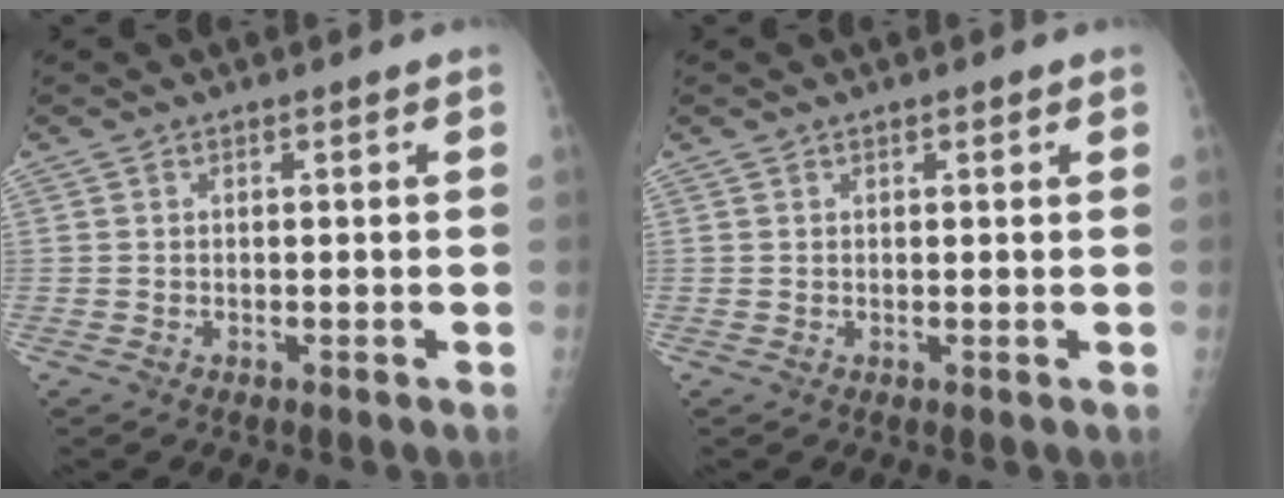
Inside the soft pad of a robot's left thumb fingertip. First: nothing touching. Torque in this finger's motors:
{"motor_torque": [-0.22, -0.02, -0.15, -0.05, -0.02]}